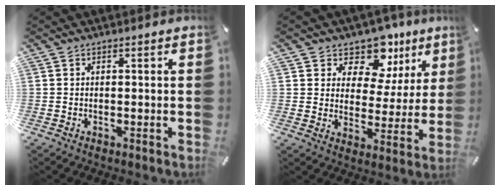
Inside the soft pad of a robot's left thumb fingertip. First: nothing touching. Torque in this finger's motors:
{"motor_torque": [0.32, 0.11, 0.12, -0.01, 0.01]}